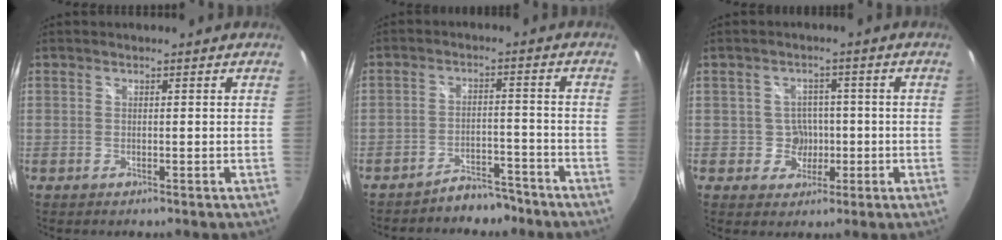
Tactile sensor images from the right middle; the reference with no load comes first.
{"total": 6.1, "force": [-5.5, 2.2, 1.4], "torque": [-0.036, 0.019, -0.076]}
{"total": 4.2, "force": [-0.9, 4.1, 0.3], "torque": [-0.011, 0.015, -0.005]}